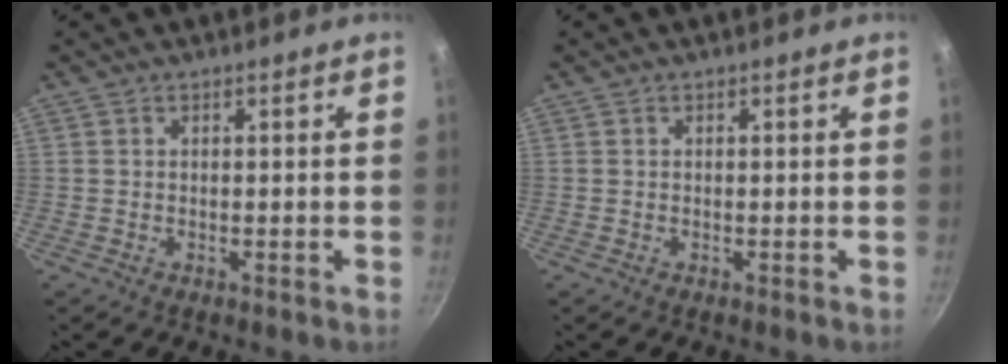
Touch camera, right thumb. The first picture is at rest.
{"total": 0.0}